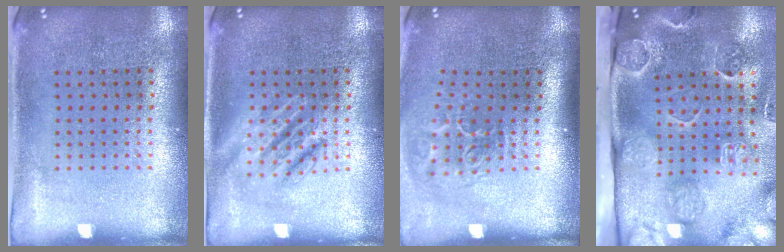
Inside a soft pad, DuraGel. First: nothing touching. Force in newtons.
{"total": 2.8, "press": 2.8, "slide": 0.4}
{"total": 2.1, "press": 1.3, "slide": 1.6}
{"total": 3.7, "press": 3.3, "slide": 1.7}